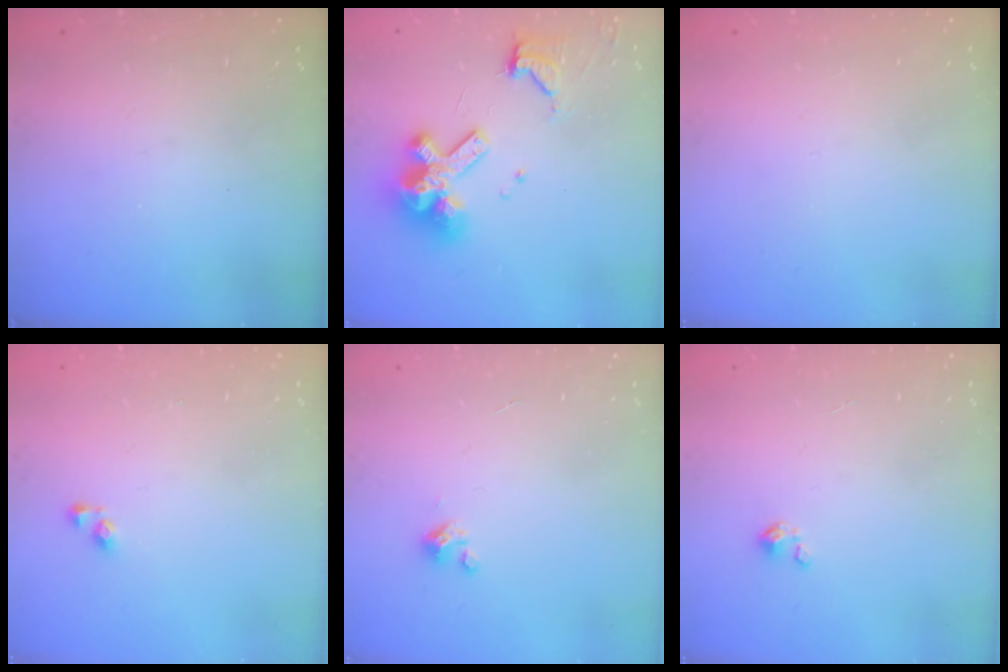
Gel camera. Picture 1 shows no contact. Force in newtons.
{"total": 14.1, "press": 14.0, "slide": 1.8}
{"total": 0.0}
{"total": 3.1, "press": 3.1, "slide": 0.2}
{"total": 2.0, "press": 2.0, "slide": 0.2}
{"total": 0.0}